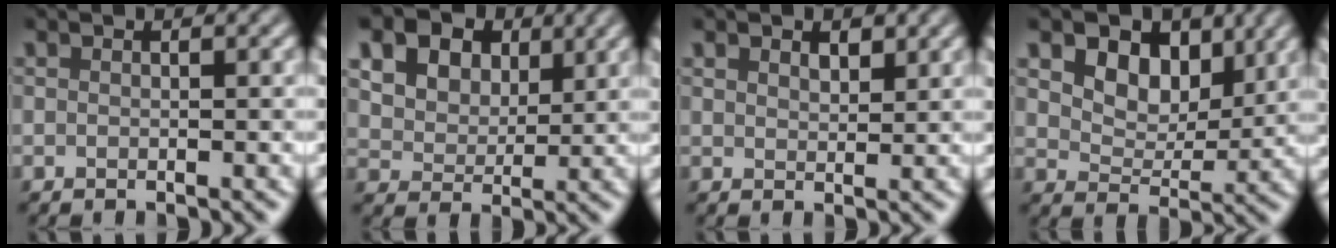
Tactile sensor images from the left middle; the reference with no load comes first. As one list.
[{"total": 16.0, "force": [8.0, 11.2, 8.0], "torque": [-0.184, 0.038, 0.141]}, {"total": 1.5, "force": [1.1, 0.8, 0.7], "torque": [-0.014, -0.002, 0.022]}, {"total": 6.8, "force": [3.4, 4.4, 3.9], "torque": [-0.071, -0.009, 0.055]}]